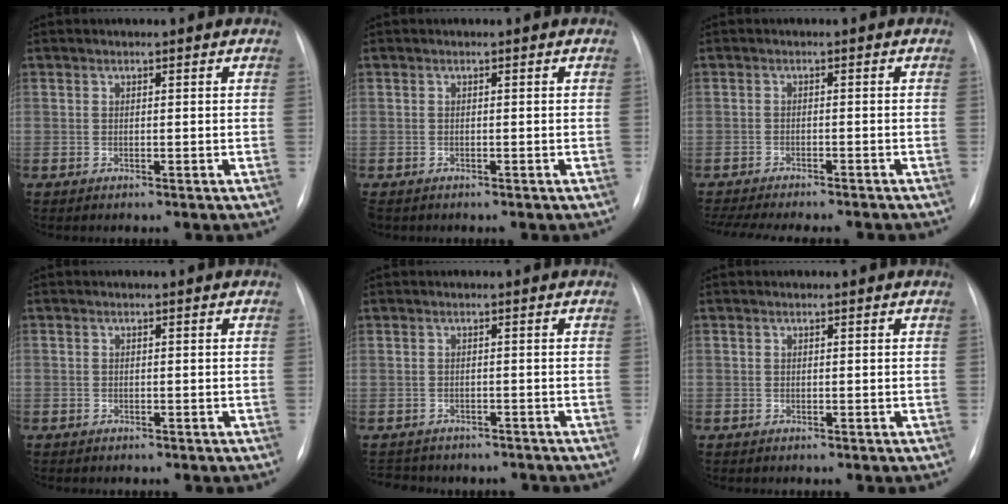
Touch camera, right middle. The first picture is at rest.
{"total": 1.5, "force": [-1.1, 0.9, 0.4], "torque": [-0.007, 0.001, -0.013]}
{"total": 14.5, "force": [-12.8, 2.9, 6.1], "torque": [-0.122, -0.015, -0.170]}
{"total": 1.9, "force": [-1.4, 1.0, 0.5], "torque": [-0.009, 0.003, -0.015]}
{"total": 11.1, "force": [-9.5, 5.1, 2.7], "torque": [-0.056, 0.012, -0.109]}
{"total": 0.9, "force": [-0.5, 0.7, 0.0], "torque": [-0.006, 0.004, -0.007]}